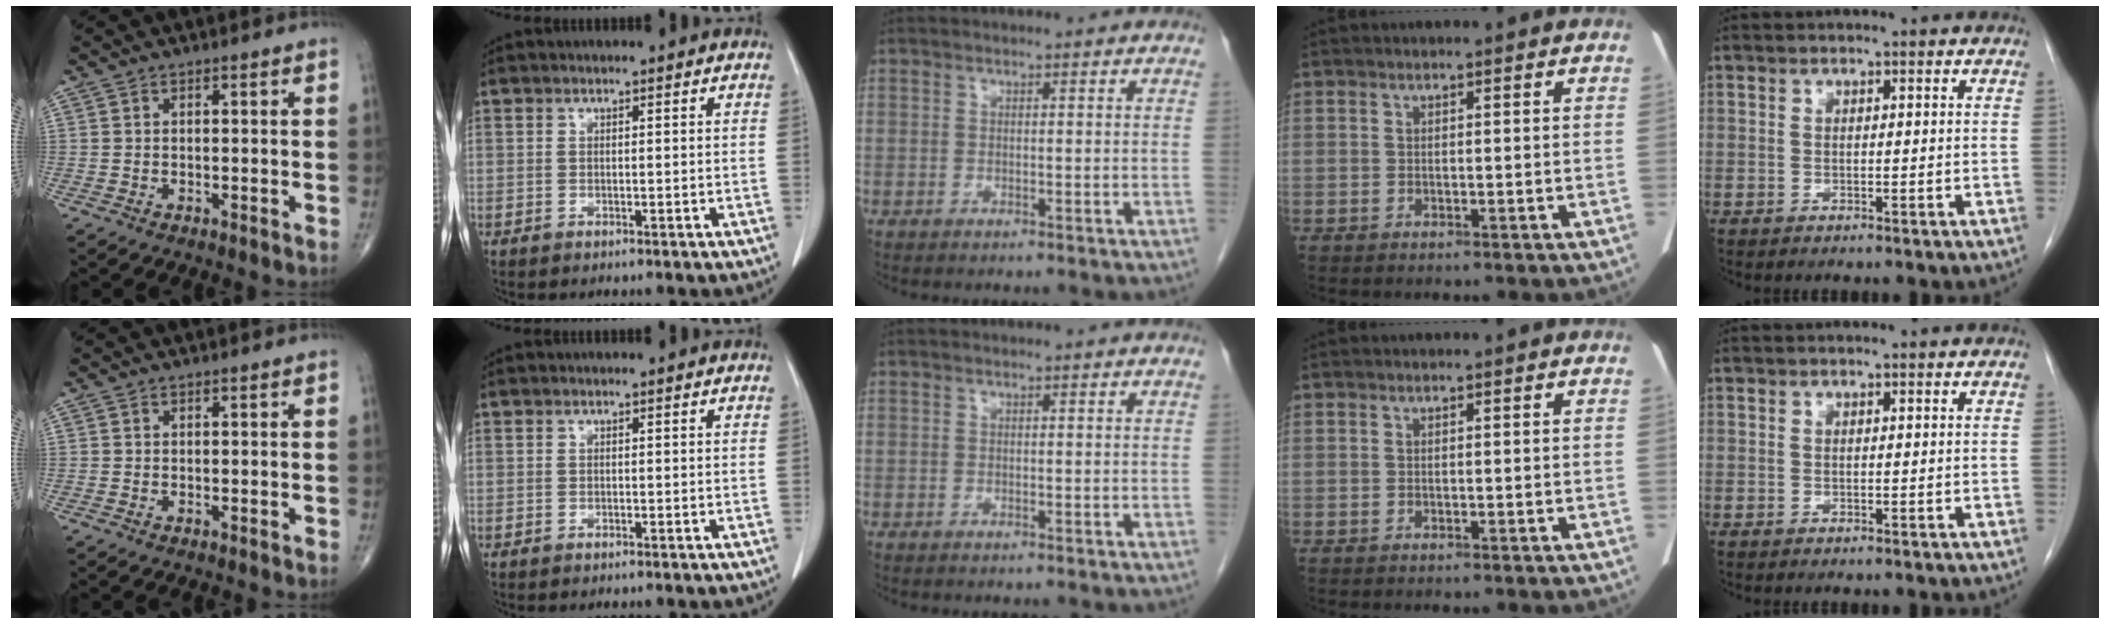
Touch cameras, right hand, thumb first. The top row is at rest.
{}